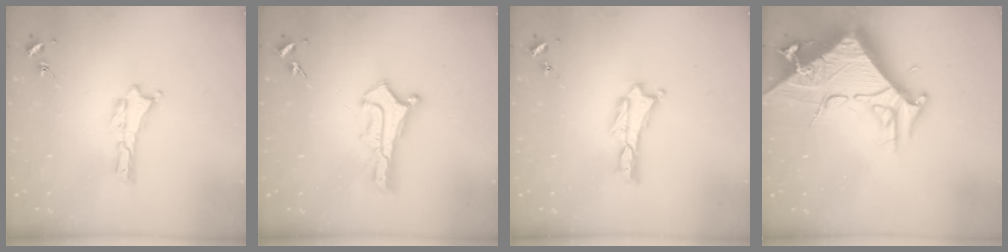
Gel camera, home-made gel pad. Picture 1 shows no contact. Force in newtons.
{"total": 1.1, "press": 1.1, "slide": 0.1}
{"total": 0.0}
{"total": 17.0, "press": 16.9, "slide": 1.6}